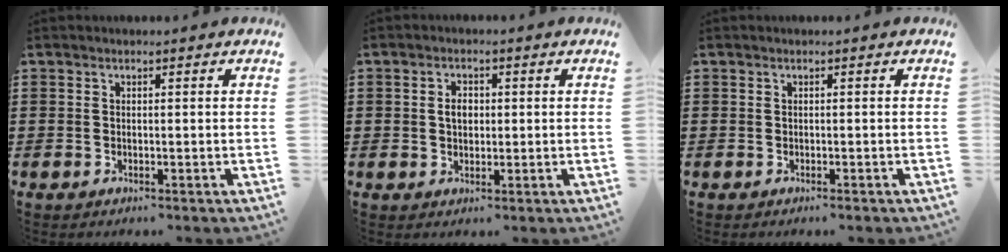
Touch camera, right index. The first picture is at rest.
{"total": 2.6, "force": [0.2, 1.7, 1.9], "torque": [-0.041, 0.008, 0.003]}
{"total": 0.0}